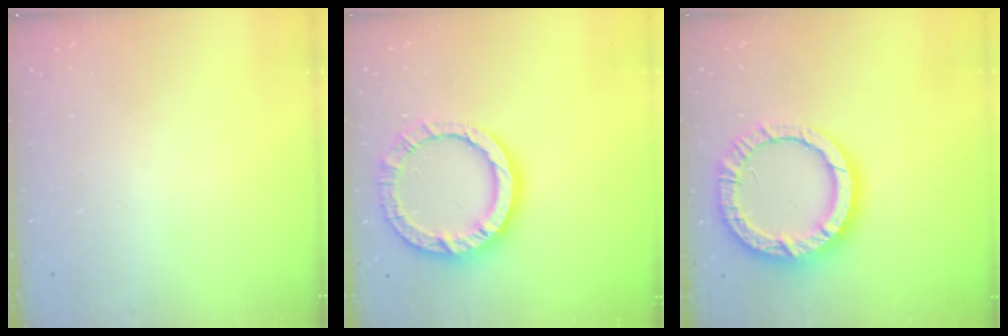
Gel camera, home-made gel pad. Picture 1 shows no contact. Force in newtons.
{"total": 14.0, "press": 13.9, "slide": 1.4}
{"total": 19.2, "press": 19.1, "slide": 1.9}